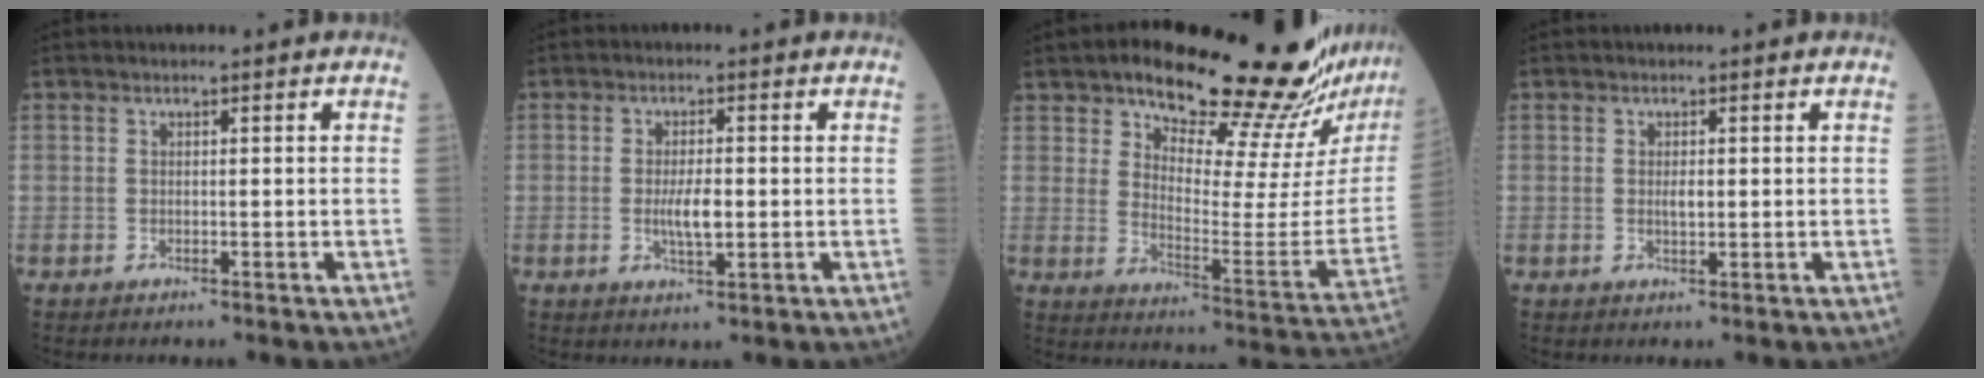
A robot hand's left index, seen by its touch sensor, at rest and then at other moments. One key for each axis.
{"total": 3.7, "fx": -0.4, "fy": 1.0, "fz": 3.5, "tx": -0.063, "ty": -0.003, "tz": -0.007}
{"total": 21.2, "fx": 17.8, "fy": 2.5, "fz": 11.2, "tx": -0.153, "ty": -0.071, "tz": 0.237}
{"total": 1.2, "fx": 0.1, "fy": 0.5, "fz": 1.1, "tx": -0.013, "ty": -0.001, "tz": 0.003}